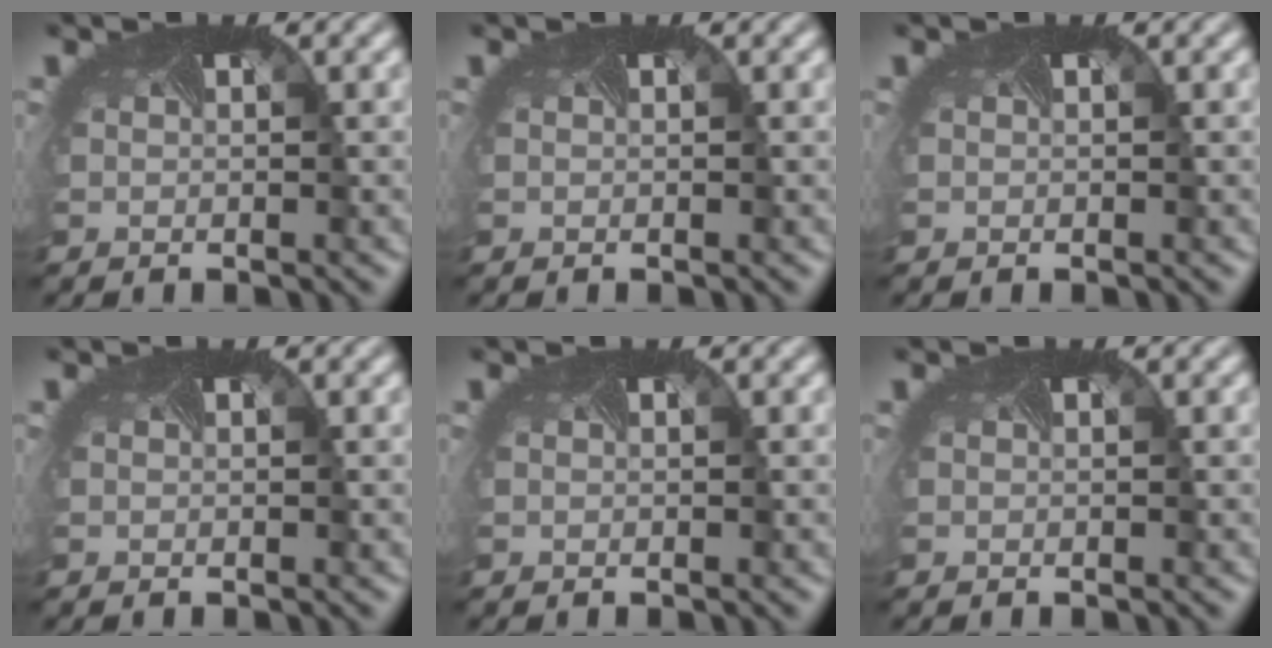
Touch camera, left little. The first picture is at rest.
{"total": 0.0}
{"total": 0.0}
{"total": 0.0}
{"total": 0.0}
{"total": 0.0}